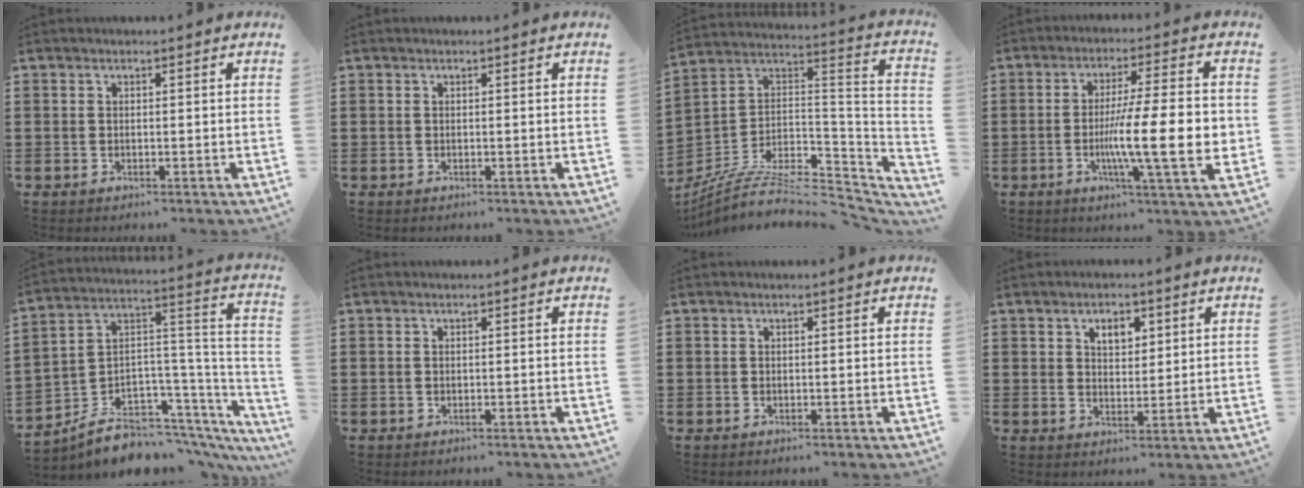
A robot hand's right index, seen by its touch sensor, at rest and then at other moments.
{"total": 0.0}
{"total": 8.1, "force": [-6.4, 2.3, 4.4], "torque": [-0.082, -0.008, -0.123]}
{"total": 14.3, "force": [-1.9, 2.1, 14.1], "torque": [-0.240, -0.013, -0.037]}
{"total": 6.6, "force": [-4.0, 4.6, 2.6], "torque": [-0.061, -0.011, -0.069]}
{"total": 0.0}
{"total": 0.0}
{"total": 3.5, "force": [1.8, 2.1, 2.1], "torque": [-0.034, 0.004, 0.027]}